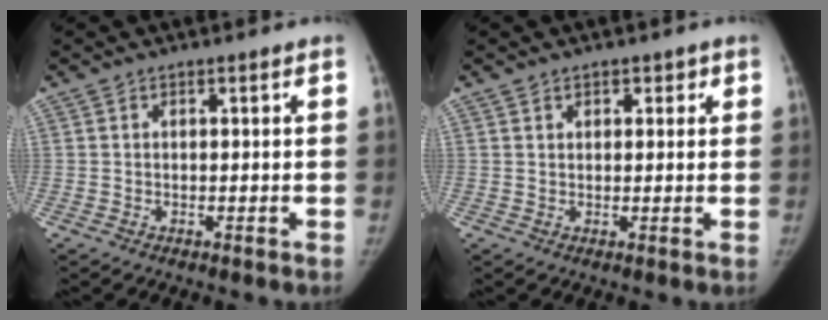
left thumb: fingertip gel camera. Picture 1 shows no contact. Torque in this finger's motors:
{"motor_torque": [-0.13, 0.08, 0.08, 0.32, -0.03]}